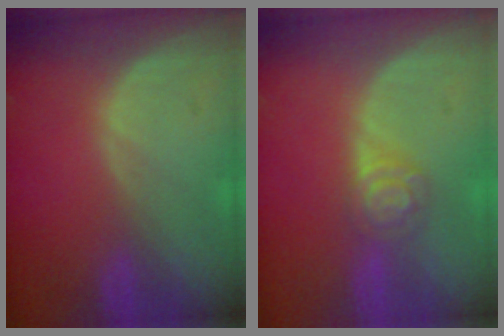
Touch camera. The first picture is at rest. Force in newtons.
{"total": 4.3, "press": 3.9, "slide": 1.7}